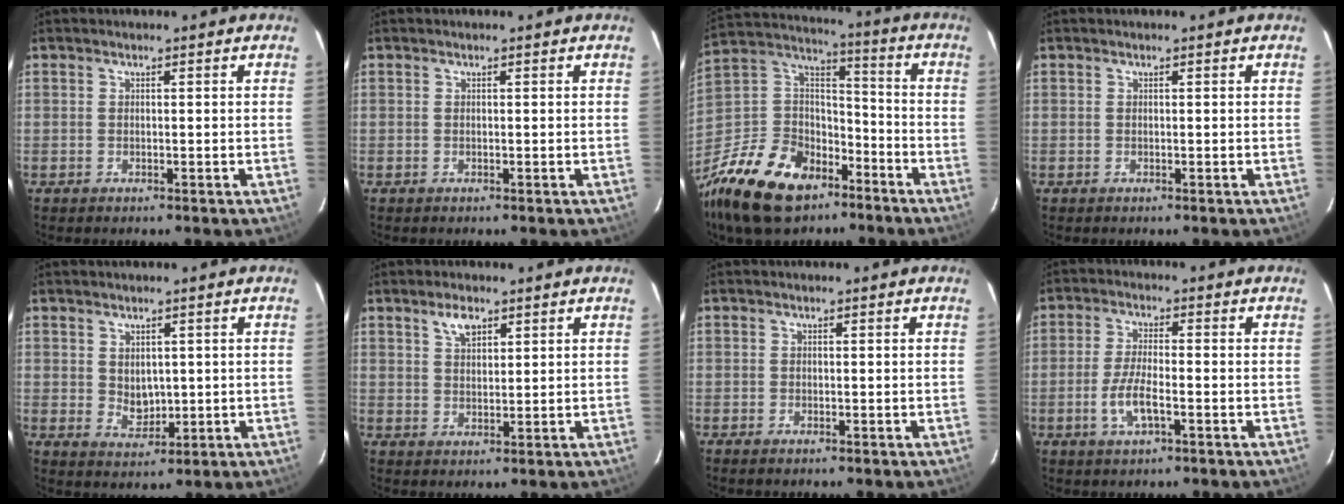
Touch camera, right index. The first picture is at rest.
{"total": 0.0}
{"total": 23.1, "force": [-14.6, 13.7, 11.7], "torque": [-0.275, 0.019, -0.243]}
{"total": 0.0}
{"total": 4.0, "force": [0.9, 3.1, 2.3], "torque": [-0.036, -0.001, 0.025]}
{"total": 3.7, "force": [2.3, 1.8, 2.3], "torque": [-0.040, 0.006, 0.044]}
{"total": 0.9, "force": [-0.7, 0.4, 0.3], "torque": [-0.007, -0.002, -0.015]}
{"total": 6.4, "force": [-2.3, 1.8, 5.6], "torque": [-0.120, -0.003, -0.046]}